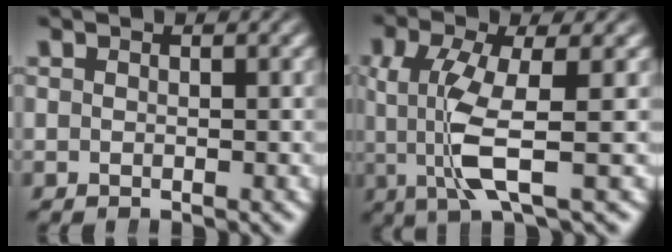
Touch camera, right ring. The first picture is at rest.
{"total": 5.1, "force": [-0.1, 1.0, 5.0], "torque": [-0.116, -0.019, 0.006]}